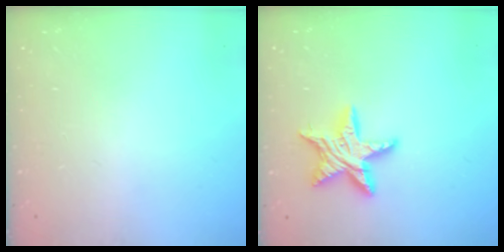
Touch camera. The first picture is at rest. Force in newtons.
{"total": 12.4, "press": 12.4, "slide": 0.7}